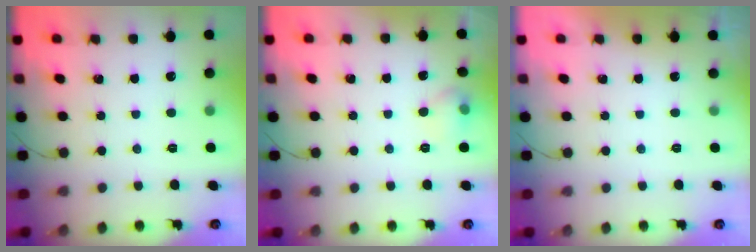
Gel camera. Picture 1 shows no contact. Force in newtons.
{"total": 5.8, "press": 5.6, "slide": 1.6}
{"total": 0.0}